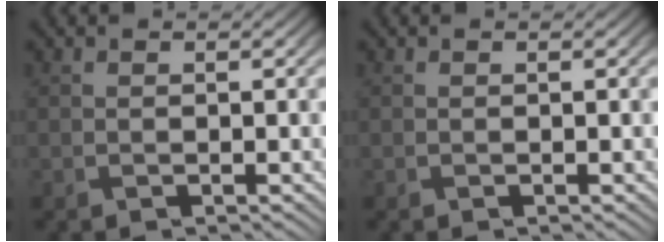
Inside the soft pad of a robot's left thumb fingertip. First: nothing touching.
{"total": 0.0}